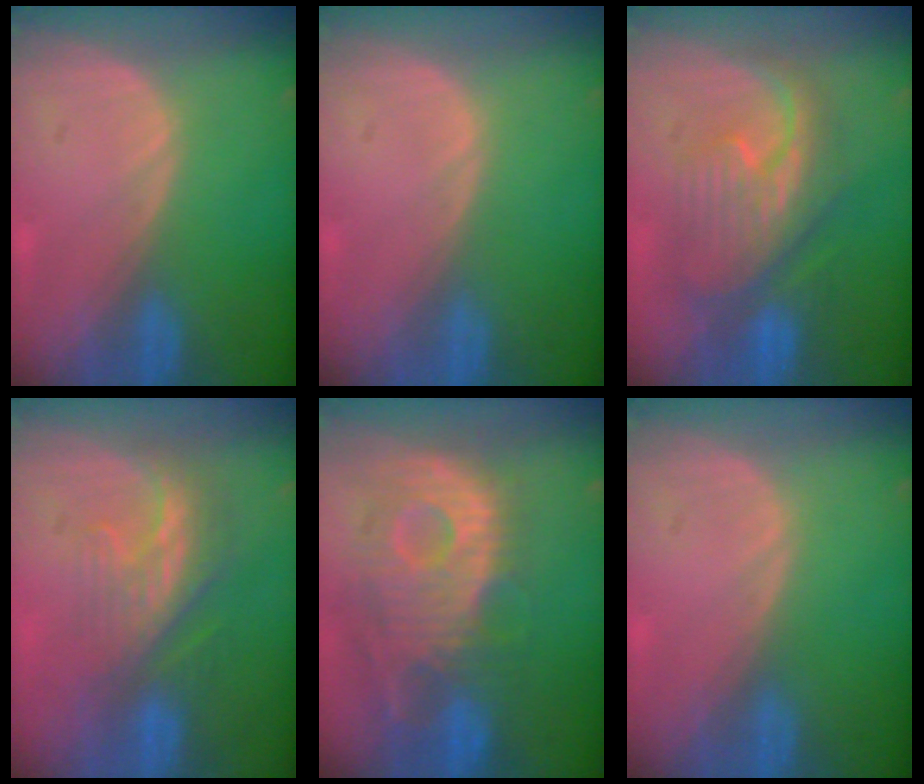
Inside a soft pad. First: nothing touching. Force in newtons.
{"total": 0.0}
{"total": 9.1, "press": 9.0, "slide": 0.6}
{"total": 8.2, "press": 7.2, "slide": 4.0}
{"total": 12.0, "press": 10.7, "slide": 5.4}
{"total": 0.0}